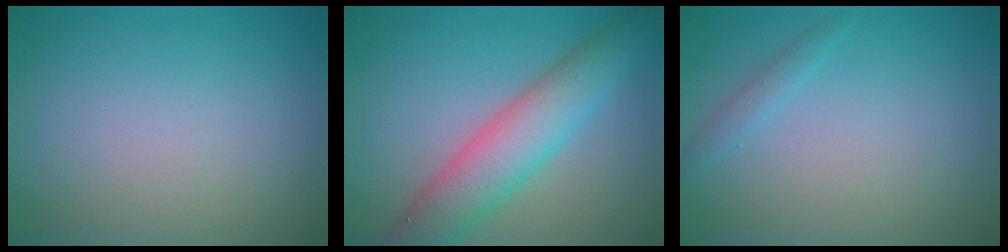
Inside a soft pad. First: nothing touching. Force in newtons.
{"total": 6.3, "press": 6.3, "slide": 0.4}
{"total": 1.1, "press": 1.1, "slide": 0.1}